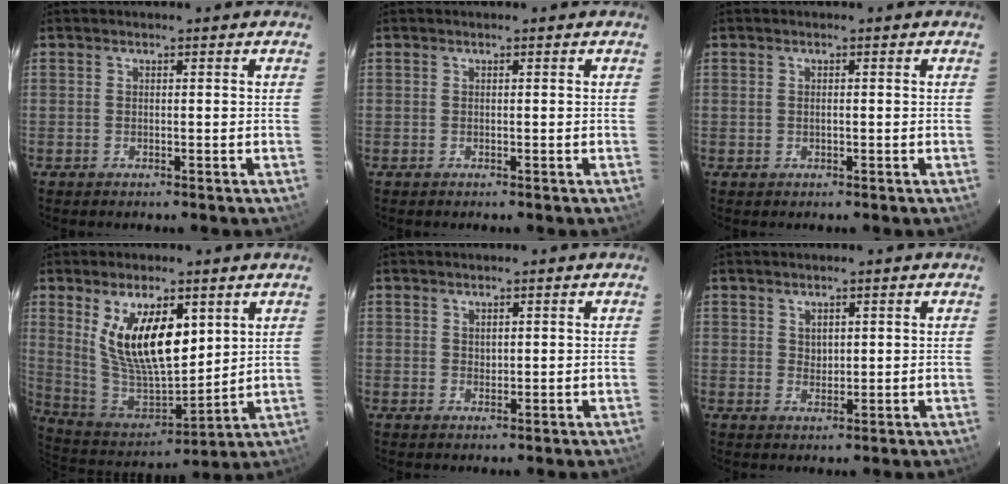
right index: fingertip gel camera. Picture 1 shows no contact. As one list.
[{"total": 0.0}, {"total": 0.7, "force": [0.0, 0.4, 0.5], "torque": [-0.008, 0.003, 0.001]}, {"total": 16.4, "force": [6.3, 7.2, 13.4], "torque": [-0.249, -0.009, 0.135]}, {"total": 1.3, "force": [0.9, 0.8, 0.4], "torque": [-0.002, 0.002, 0.017]}, {"total": 2.2, "force": [1.3, 1.6, 0.8], "torque": [-0.008, 0.002, 0.026]}]